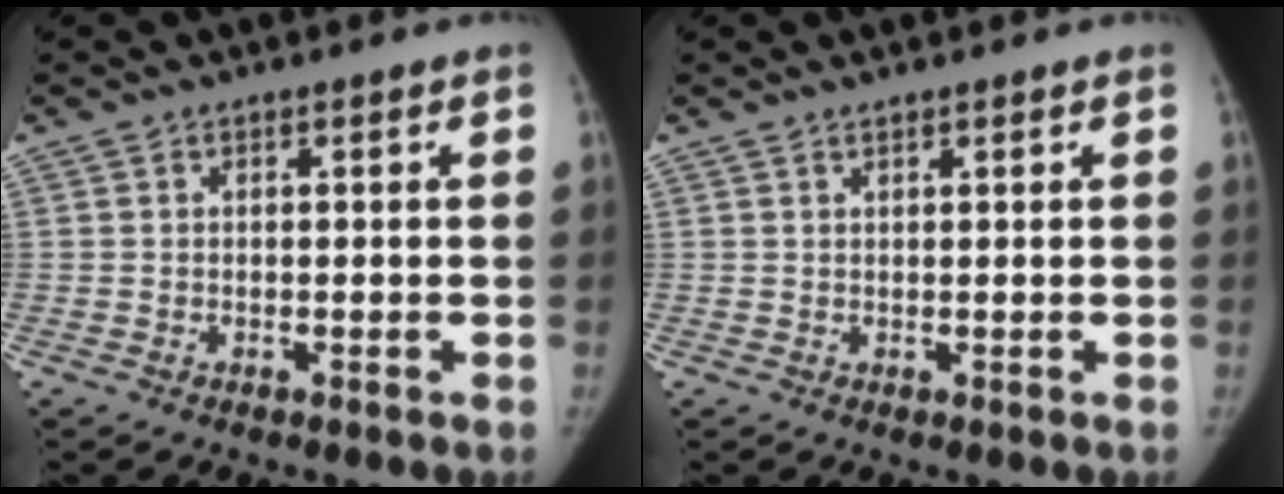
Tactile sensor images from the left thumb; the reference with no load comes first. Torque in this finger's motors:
{"motor_torque": [-0.24, -0.06, -0.38, -0.03, -0.10]}